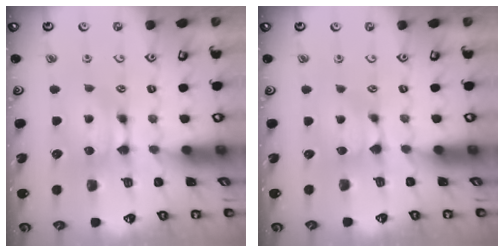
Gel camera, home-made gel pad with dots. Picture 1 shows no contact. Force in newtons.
{"total": 0.9, "press": 0.4, "slide": 0.8}